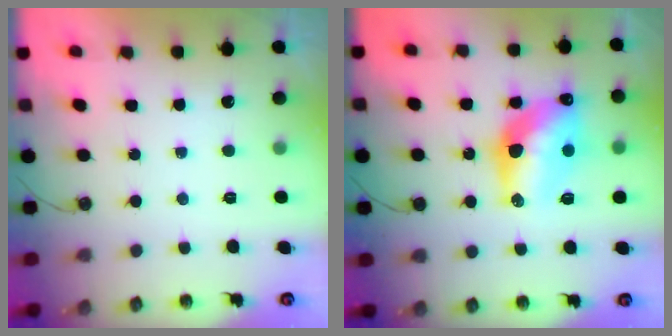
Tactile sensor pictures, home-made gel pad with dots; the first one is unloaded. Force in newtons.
{"total": 13.9, "press": 13.8, "slide": 1.3}